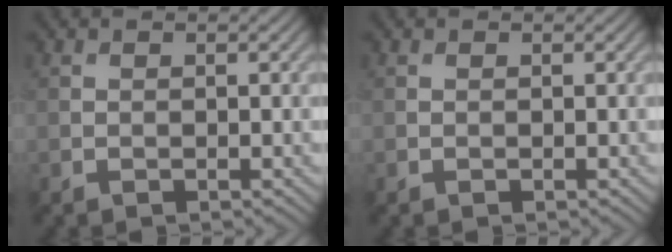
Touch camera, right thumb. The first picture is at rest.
{"total": 0.0}